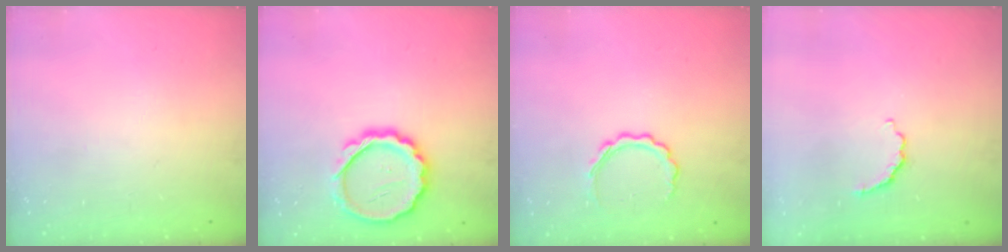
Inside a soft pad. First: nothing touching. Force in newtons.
{"total": 11.7, "press": 11.5, "slide": 1.8}
{"total": 6.4, "press": 6.2, "slide": 1.5}
{"total": 3.7, "press": 3.7, "slide": 0.7}